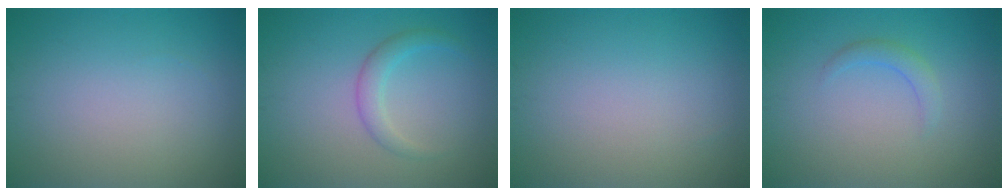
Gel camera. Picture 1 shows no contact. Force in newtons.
{"total": 1.5, "press": 1.5, "slide": 0.1}
{"total": 0.0}
{"total": 1.4, "press": 1.4, "slide": 0.0}